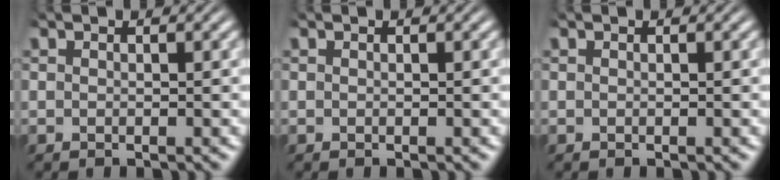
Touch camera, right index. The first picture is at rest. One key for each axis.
{"total": 0.0}
{"total": 0.0}